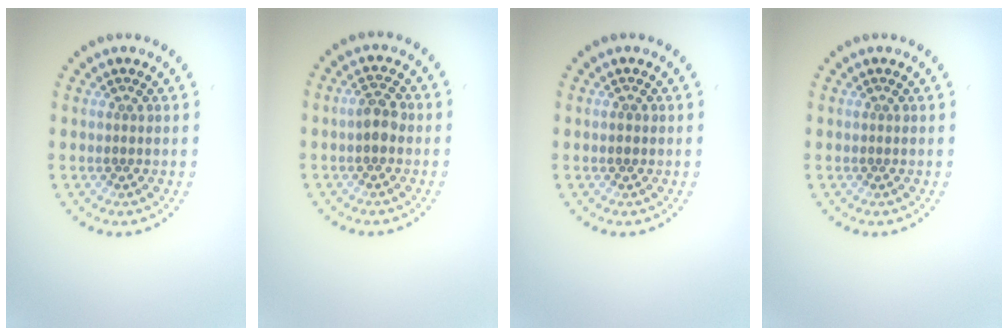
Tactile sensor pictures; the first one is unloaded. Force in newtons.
{"total": 2.0, "press": 2.0, "slide": 0.3}
{"total": 0.9, "press": 0.9, "slide": 0.1}
{"total": 0.0}